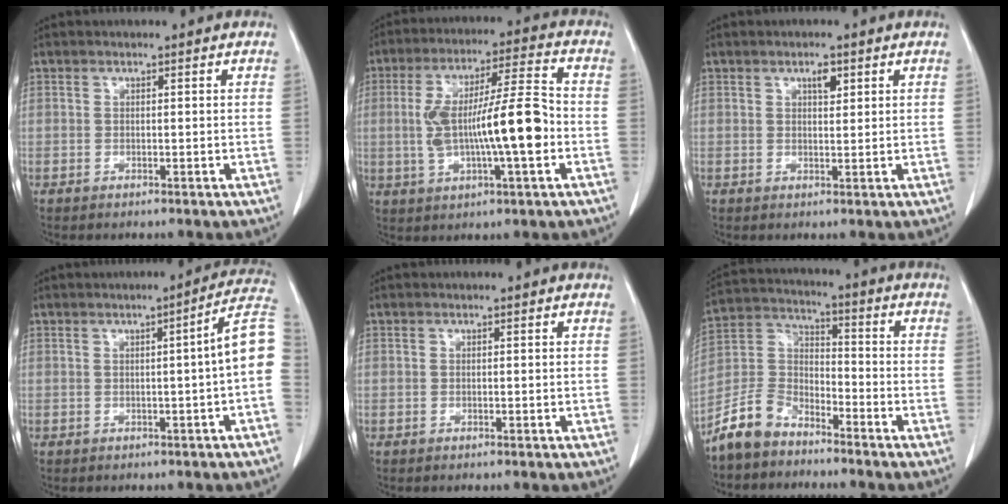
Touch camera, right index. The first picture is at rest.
{"total": 13.7, "force": [-1.7, 1.8, 13.5], "torque": [-0.247, 0.016, -0.024]}
{"total": 2.1, "force": [1.1, 0.8, 1.6], "torque": [-0.024, -0.002, 0.017]}
{"total": 6.7, "force": [-0.4, -0.5, 6.7], "torque": [-0.073, 0.016, -0.012]}
{"total": 0.0}
{"total": 8.5, "force": [-7.0, 4.1, 2.8], "torque": [-0.071, 0.013, -0.145]}